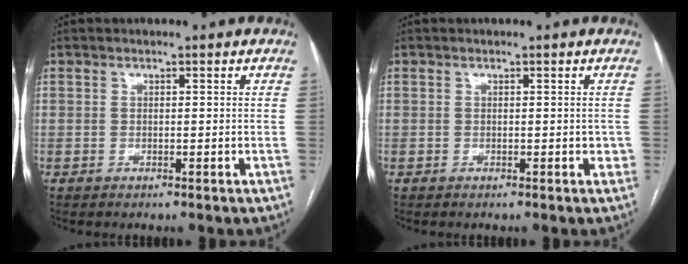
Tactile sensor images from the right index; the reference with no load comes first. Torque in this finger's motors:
{"motor_torque": [0.15, -0.05, 0.14, 0.01]}